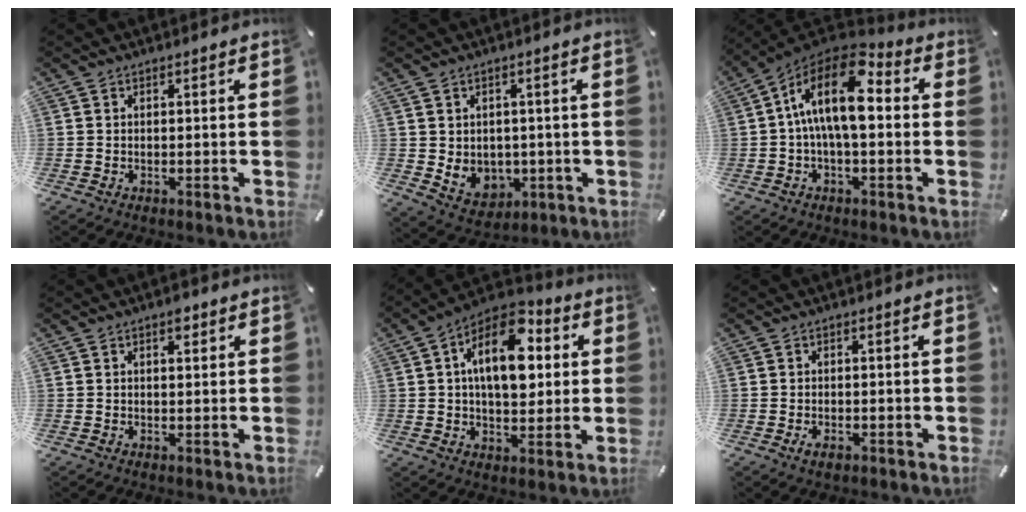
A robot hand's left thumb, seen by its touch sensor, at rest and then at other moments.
{"total": 5.8, "force": [0.8, 5.5, 1.6], "torque": [-0.022, -0.013, 0.019]}
{"total": 16.4, "force": [2.4, 8.0, 14.1], "torque": [-0.251, -0.009, 0.040]}
{"total": 2.2, "force": [1.1, 1.3, 1.4], "torque": [-0.014, -0.002, 0.015]}
{"total": 16.2, "force": [4.4, 9.4, 12.4], "torque": [-0.209, -0.014, 0.073]}
{"total": 1.9, "force": [-0.9, 1.0, 1.4], "torque": [-0.031, -0.001, -0.018]}